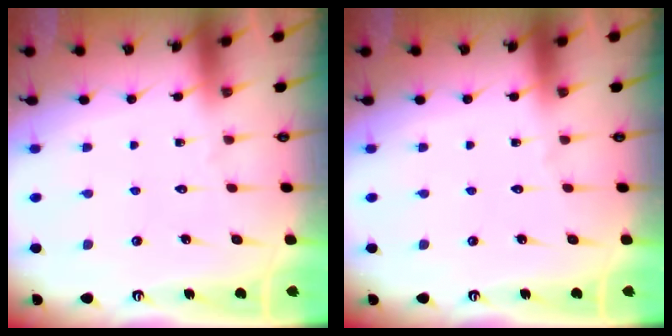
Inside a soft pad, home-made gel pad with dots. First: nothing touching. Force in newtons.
{"total": 0.0}